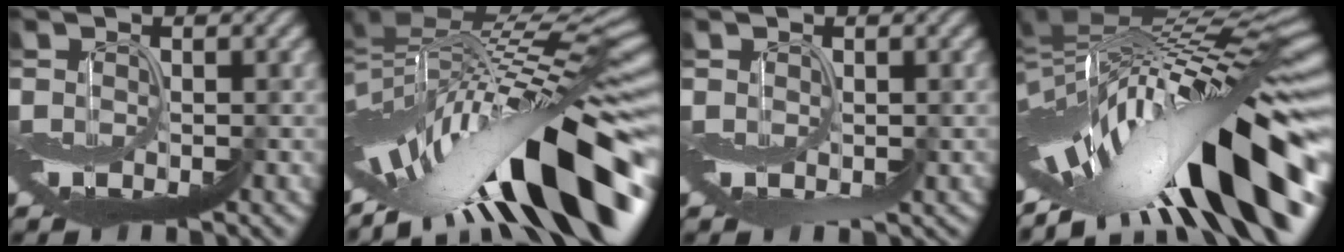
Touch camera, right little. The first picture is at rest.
{"total": 16.3, "force": [-6.3, 5.8, 13.9], "torque": [-0.204, 0.014, -0.105]}
{"total": 1.1, "force": [-0.3, 0.8, 0.7], "torque": [-0.005, -0.005, -0.005]}
{"total": 16.1, "force": [-6.3, 5.5, 13.8], "torque": [-0.194, 0.017, -0.104]}